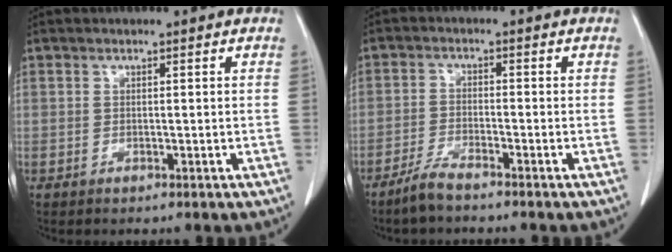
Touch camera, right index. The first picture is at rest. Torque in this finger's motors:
{"motor_torque": [0.19, -0.16, 0.03, 0.01]}